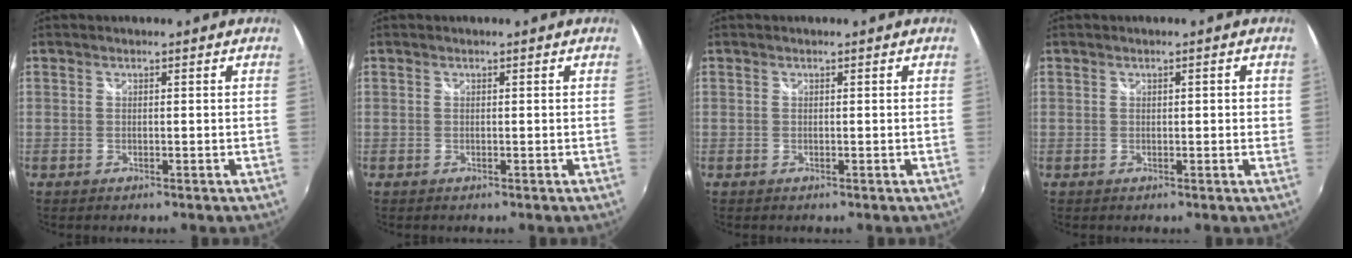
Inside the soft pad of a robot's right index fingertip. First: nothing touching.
{"total": 0.0}
{"total": 0.0}
{"total": 1.7, "force": [0.3, 0.8, 1.5], "torque": [-0.018, 0.005, 0.005]}